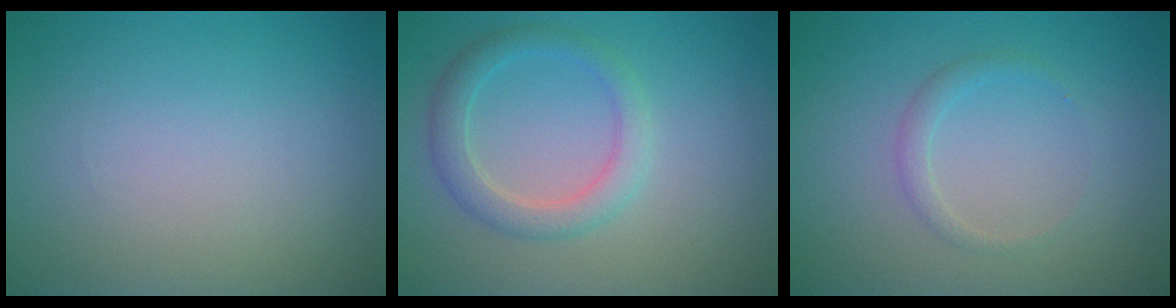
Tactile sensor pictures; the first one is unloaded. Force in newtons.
{"total": 2.8, "press": 2.8, "slide": 0.1}
{"total": 1.2, "press": 1.2, "slide": 0.1}